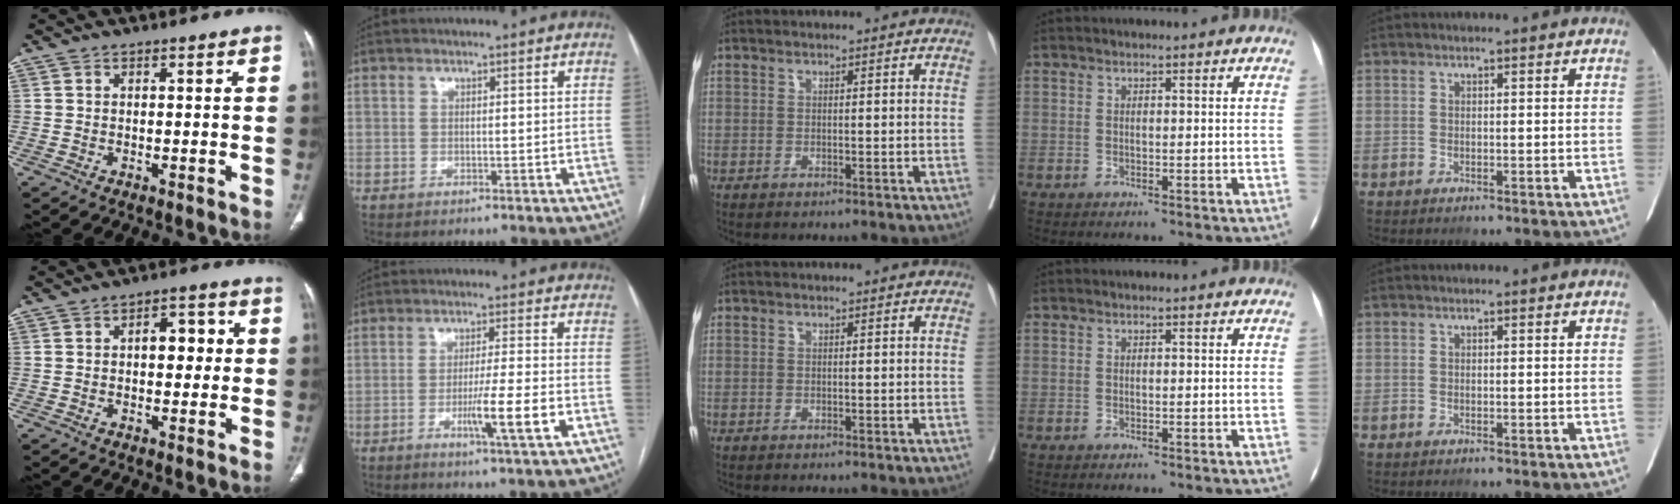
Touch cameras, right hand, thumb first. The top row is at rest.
{"thumb": {"total": 6.3, "force": [0.7, 3.7, 5.1], "torque": [-0.042, 0.015, 0.006]}, "index": {"total": 7.6, "force": [-2.5, -0.6, 7.2], "torque": [-0.118, -0.015, -0.045]}}